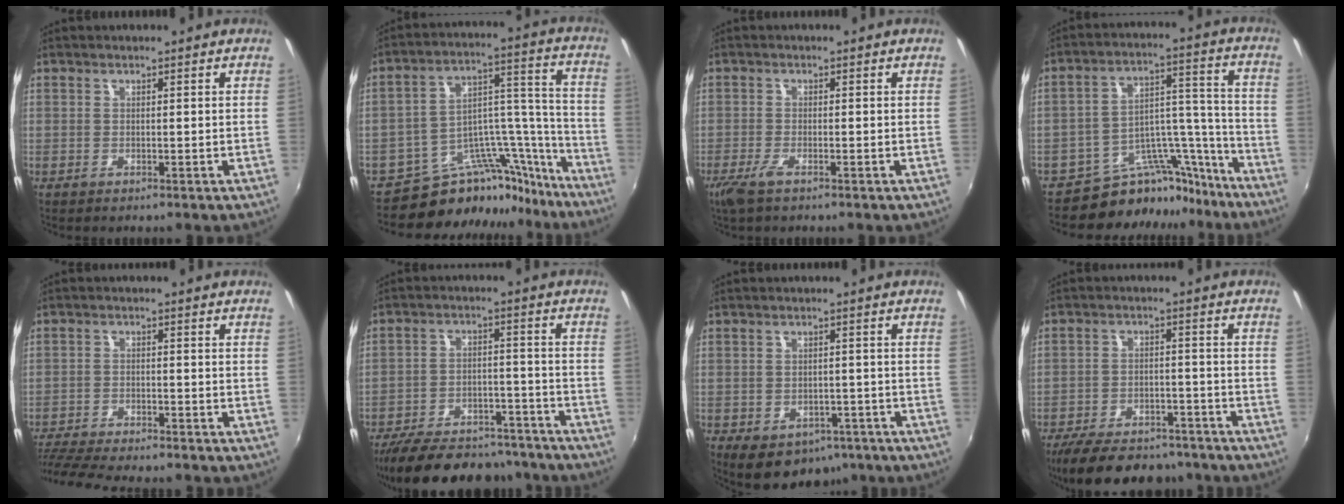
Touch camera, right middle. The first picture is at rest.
{"total": 17.2, "force": [-15.4, 7.1, 3.2], "torque": [-0.033, 0.076, -0.234]}
{"total": 3.3, "force": [-2.2, 0.6, 2.4], "torque": [-0.059, -0.011, -0.045]}
{"total": 13.4, "force": [-12.3, 5.3, 0.8], "torque": [0.003, 0.073, -0.191]}
{"total": 12.1, "force": [-10.8, 1.5, 5.1], "torque": [-0.125, -0.026, -0.183]}
{"total": 25.3, "force": [-21.5, 8.9, 9.8], "torque": [-0.199, 0.013, -0.289]}
{"total": 10.7, "force": [-6.2, 7.2, 4.9], "torque": [-0.100, -0.010, -0.070]}
{"total": 17.9, "force": [-14.6, 7.0, 7.6], "torque": [-0.166, -0.003, -0.205]}